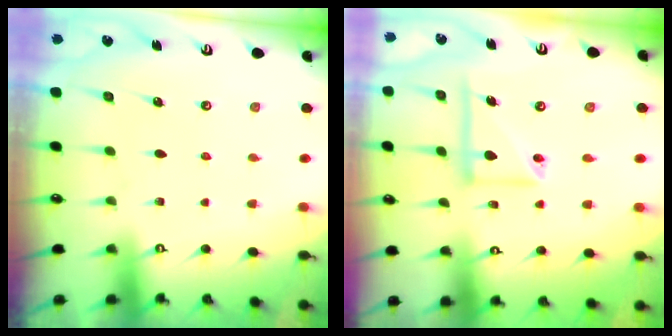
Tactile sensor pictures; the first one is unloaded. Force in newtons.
{"total": 12.6, "press": 12.5, "slide": 1.7}